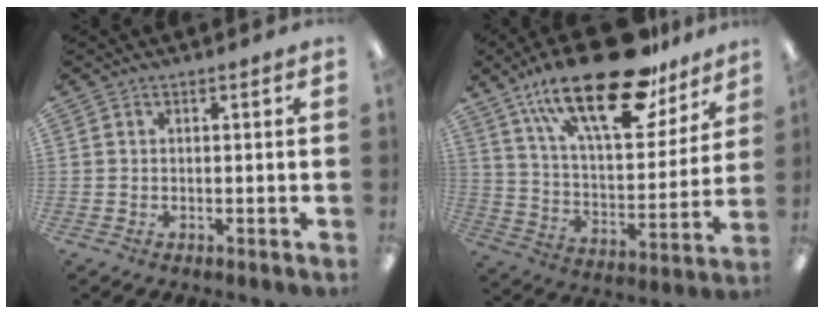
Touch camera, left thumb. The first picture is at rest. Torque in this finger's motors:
{"motor_torque": [0.85, 0.38, 1.85, -0.92, 0.20]}